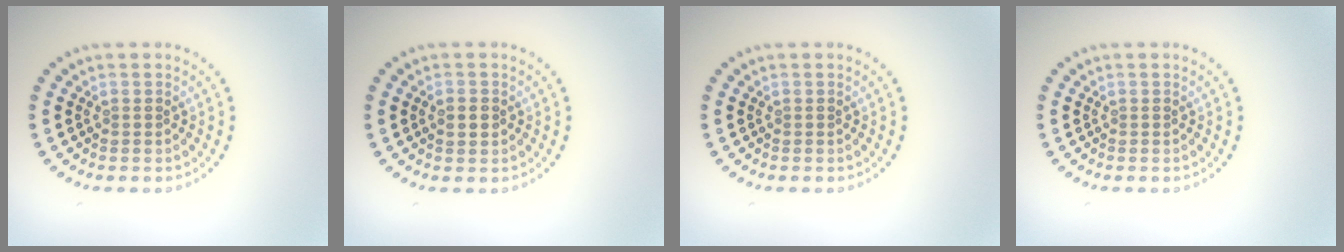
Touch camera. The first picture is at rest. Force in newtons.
{"total": 1.0, "press": 1.0, "slide": 0.0}
{"total": 0.0}
{"total": 0.0}